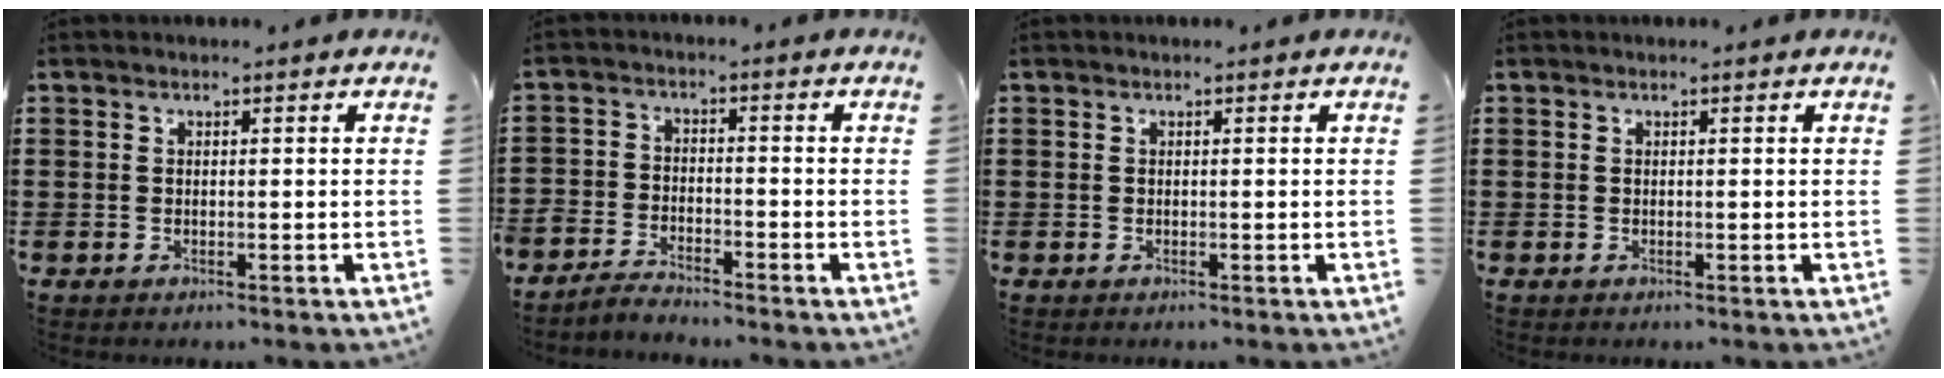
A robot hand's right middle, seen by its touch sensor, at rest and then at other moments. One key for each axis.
{"total": 3.3, "fx": -3.3, "fy": 0.5, "fz": -0.1, "tx": -0.013, "ty": 0.003, "tz": -0.073}
{"total": 0.0}
{"total": 0.0}